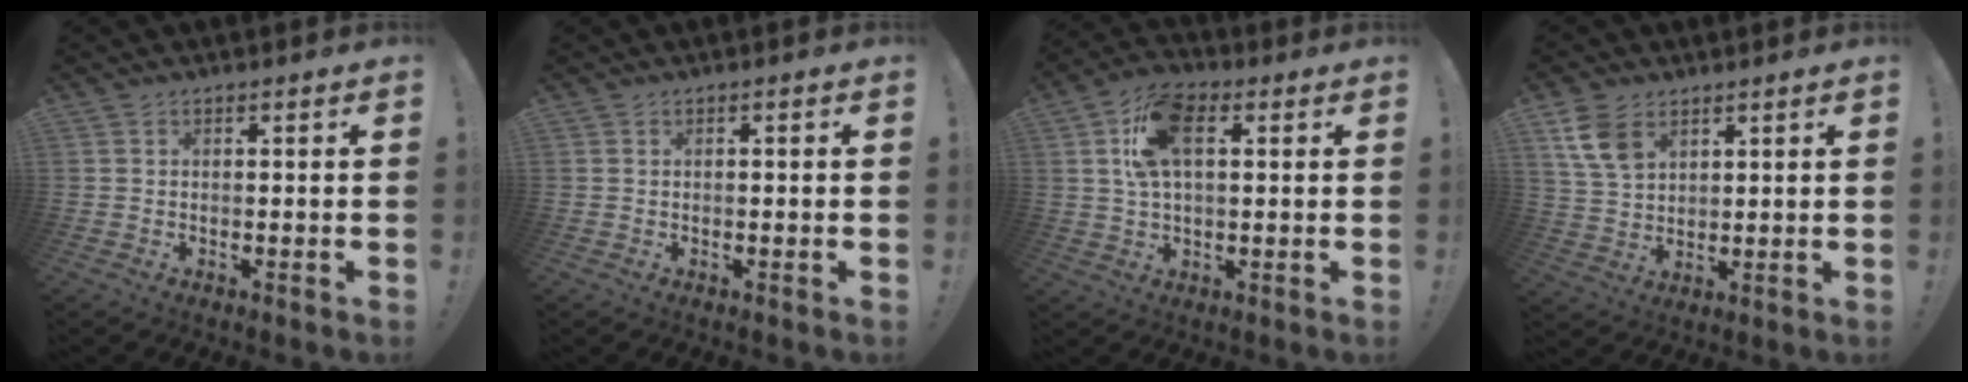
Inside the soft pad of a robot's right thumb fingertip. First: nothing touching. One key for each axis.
{"total": 0.7, "fx": -0.4, "fy": 0.0, "fz": 0.6, "tx": -0.010, "ty": 0.002, "tz": -0.008}
{"total": 12.9, "fx": 3.6, "fy": 7.3, "fz": 10.0, "tx": -0.176, "ty": 0.007, "tz": 0.067}
{"total": 9.4, "fx": 5.0, "fy": 6.0, "fz": 5.2, "tx": -0.094, "ty": -0.015, "tz": 0.098}